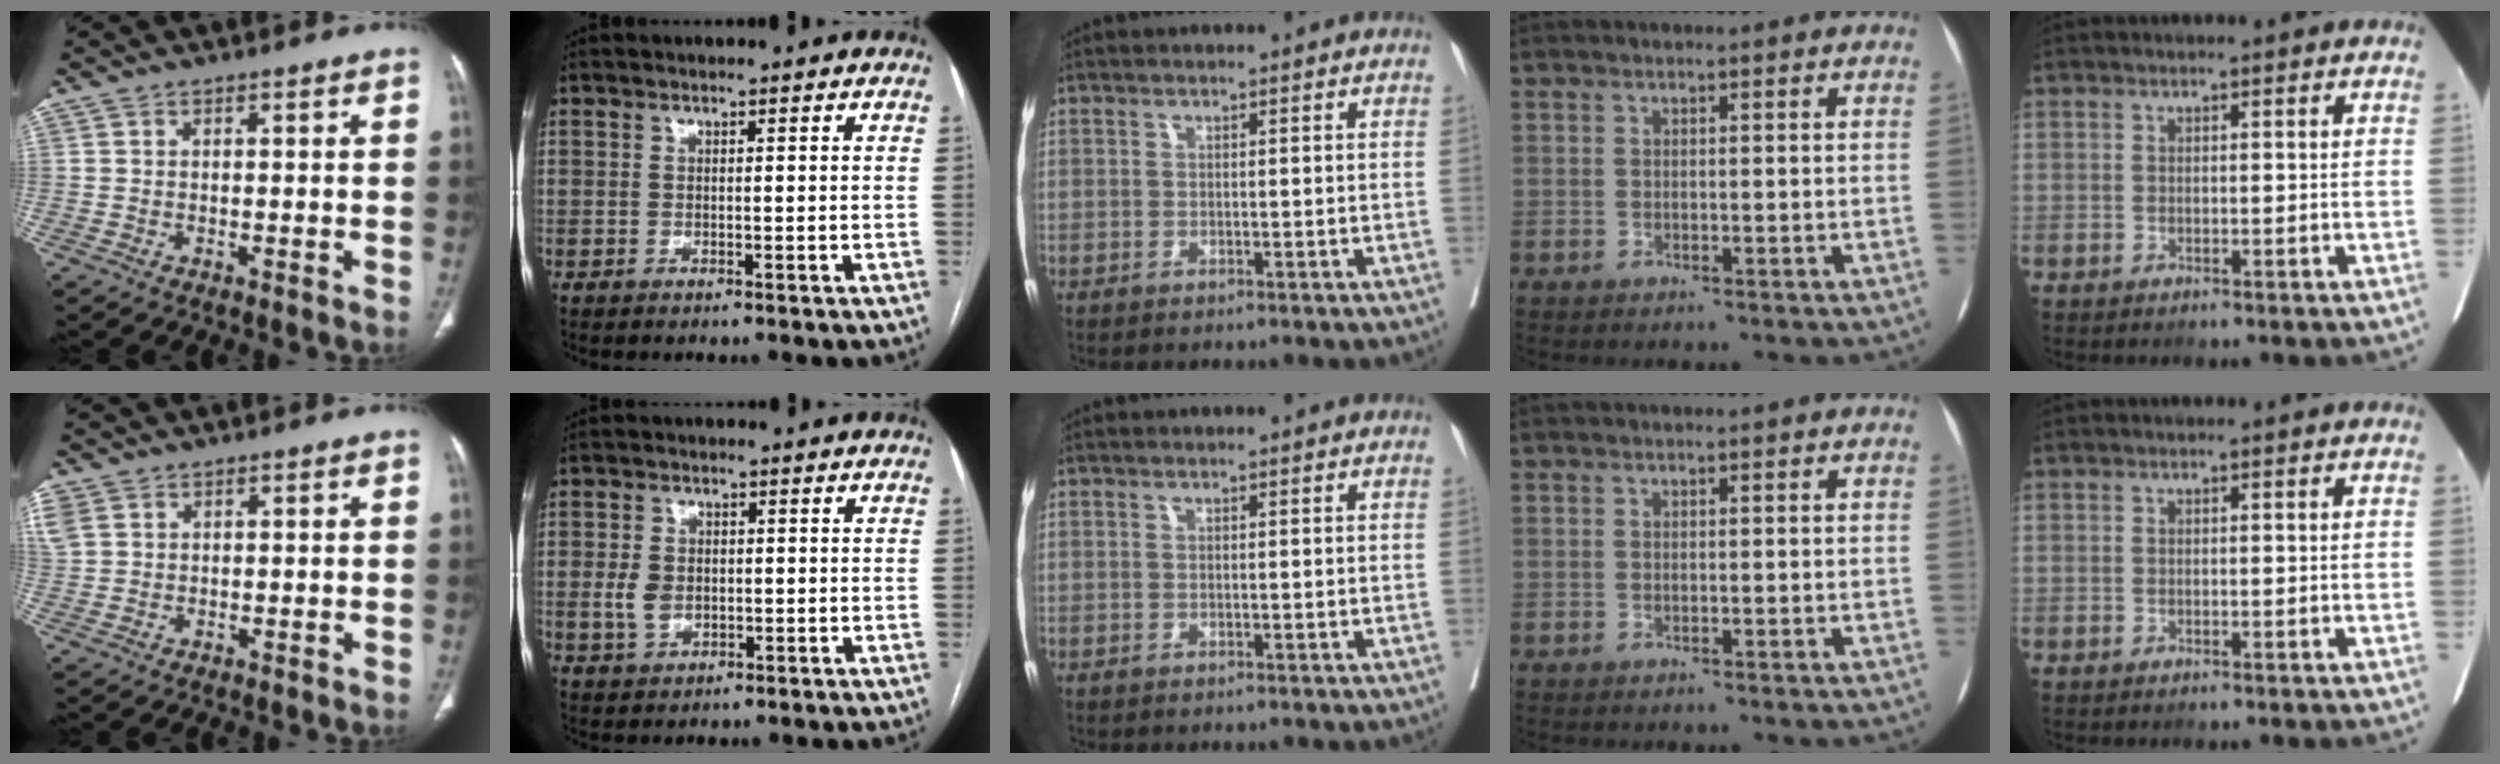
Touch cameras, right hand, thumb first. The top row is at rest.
{"thumb": {"total": 5.9, "force": [2.4, 4.7, 2.6], "torque": [-0.082, 0.015, 0.060]}, "index": {"total": 4.2, "force": [-0.1, 3.1, 2.8], "torque": [-0.058, 0.006, 0.006]}}